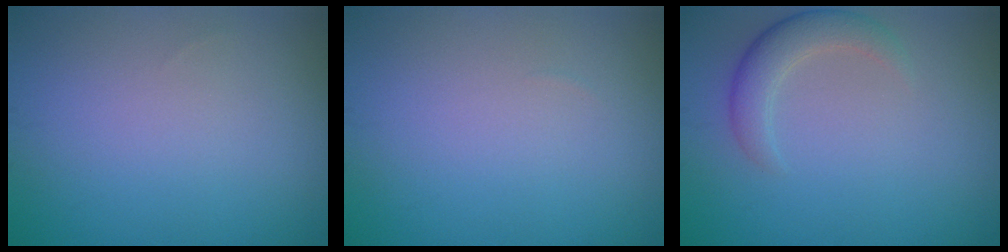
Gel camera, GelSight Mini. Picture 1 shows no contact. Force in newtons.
{"total": 0.0}
{"total": 2.8, "press": 2.8, "slide": 0.0}